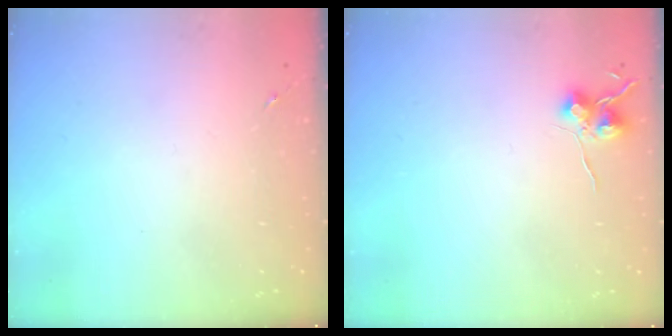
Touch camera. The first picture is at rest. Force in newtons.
{"total": 6.9, "press": 6.9, "slide": 0.6}